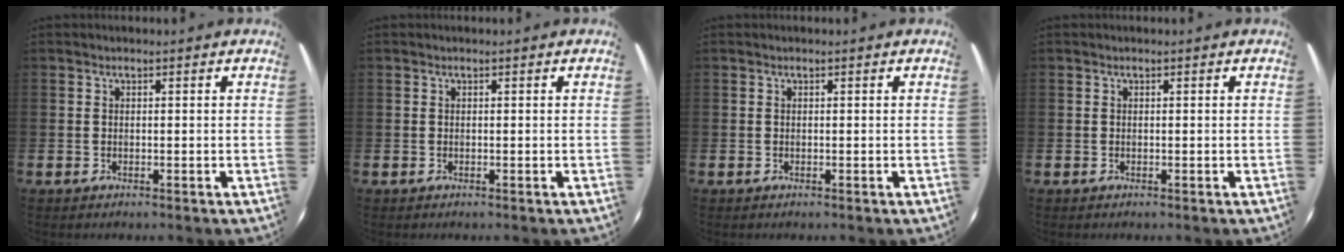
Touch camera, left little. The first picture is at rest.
{"total": 0.0}
{"total": 0.0}
{"total": 0.0}